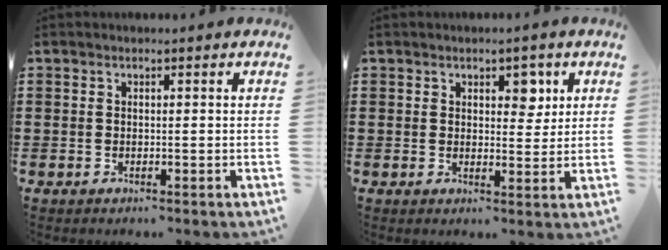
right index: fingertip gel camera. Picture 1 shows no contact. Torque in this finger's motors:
{"motor_torque": [0.05, 0.22, 0.26, 0.00]}